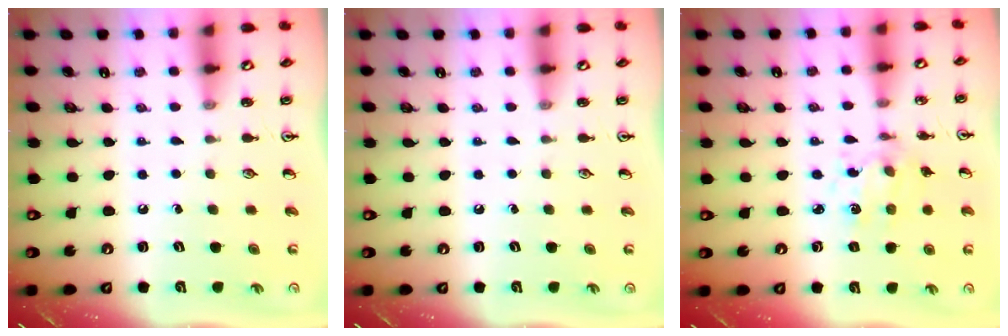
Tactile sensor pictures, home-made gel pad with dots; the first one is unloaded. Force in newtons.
{"total": 0.0}
{"total": 3.8, "press": 3.6, "slide": 1.2}